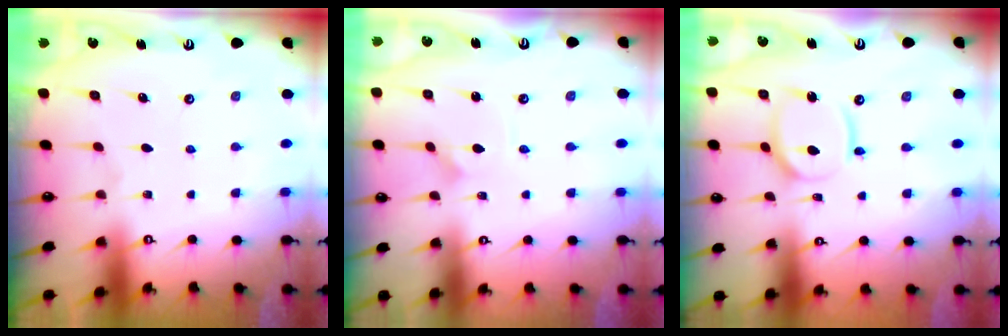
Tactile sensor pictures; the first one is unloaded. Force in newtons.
{"total": 2.1, "press": 2.1, "slide": 0.0}
{"total": 10.4, "press": 10.3, "slide": 1.2}